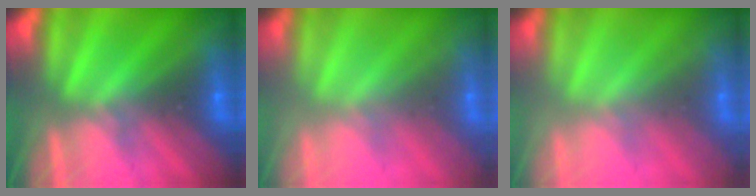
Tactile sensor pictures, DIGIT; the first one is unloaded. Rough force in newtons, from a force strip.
{"total": 2.2}
{"total": 2.2}